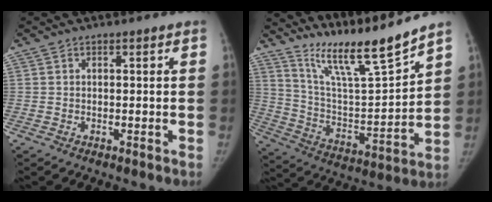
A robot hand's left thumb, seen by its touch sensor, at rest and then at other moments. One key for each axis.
{"total": 15.5, "fx": 13.4, "fy": 0.4, "fz": 7.7, "tx": -0.117, "ty": -0.090, "tz": 0.250}